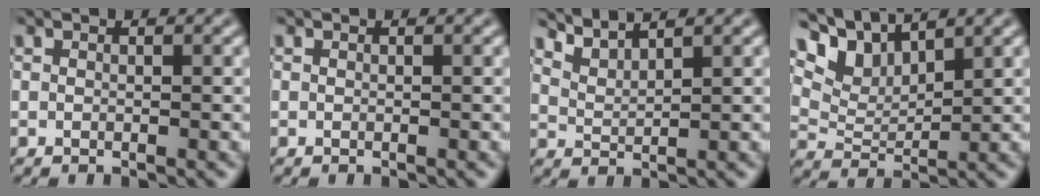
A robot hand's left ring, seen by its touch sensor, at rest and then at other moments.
{"total": 0.0}
{"total": 2.8, "force": [2.6, 0.3, 0.9], "torque": [-0.016, -0.001, 0.053]}
{"total": 5.2, "force": [4.4, 1.8, 2.1], "torque": [-0.052, 0.003, 0.079]}